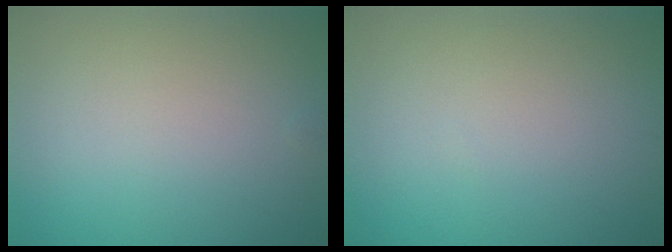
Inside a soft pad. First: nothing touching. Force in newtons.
{"total": 0.0}